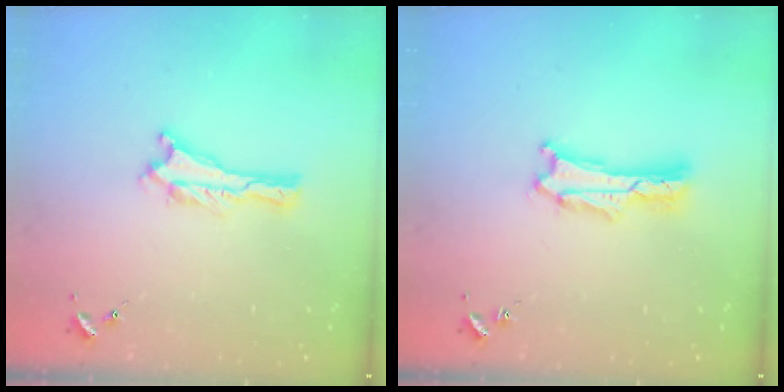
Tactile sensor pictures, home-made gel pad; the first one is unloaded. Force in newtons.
{"total": 1.4, "press": 1.3, "slide": 0.2}